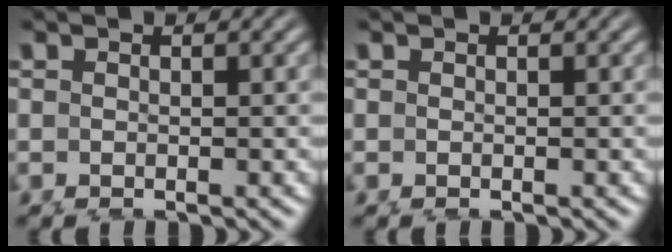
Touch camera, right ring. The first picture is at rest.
{"total": 0.0}